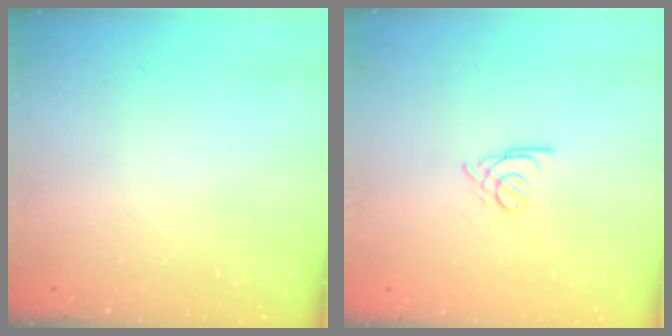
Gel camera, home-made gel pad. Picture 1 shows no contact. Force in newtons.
{"total": 1.6, "press": 1.5, "slide": 0.5}